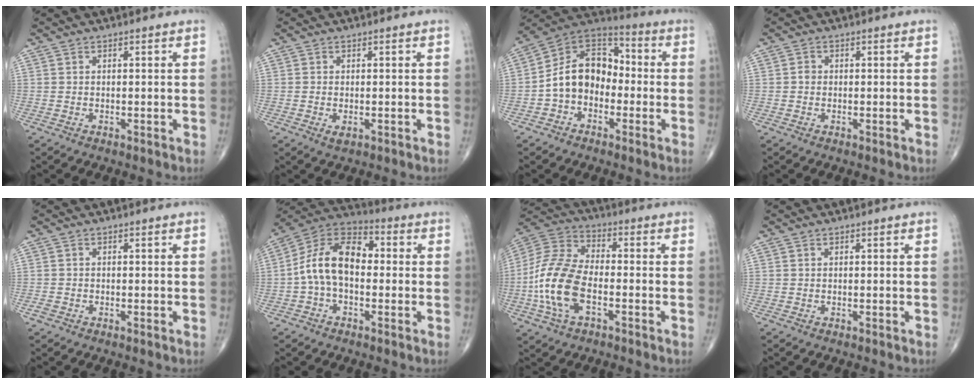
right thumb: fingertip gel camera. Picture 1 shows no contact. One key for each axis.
{"total": 1.3, "fx": -0.4, "fy": 0.6, "fz": 1.1, "tx": -0.022, "ty": -0.002, "tz": -0.004}
{"total": 12.8, "fx": -2.3, "fy": 9.5, "fz": 8.4, "tx": -0.118, "ty": 0.048, "tz": -0.056}
{"total": 1.0, "fx": -0.1, "fy": 0.9, "fz": 0.5, "tx": -0.002, "ty": 0.003, "tz": -0.004}
{"total": 1.0, "fx": -0.6, "fy": 0.5, "fz": 0.5, "tx": -0.013, "ty": -0.001, "tz": -0.014}
{"total": 13.1, "fx": -0.5, "fy": 8.1, "fz": 10.3, "tx": -0.176, "ty": 0.040, "tz": -0.022}
{"total": 15.2, "fx": -3.9, "fy": 8.1, "fz": 12.3, "tx": -0.263, "ty": 0.026, "tz": -0.079}
{"total": 0.0}